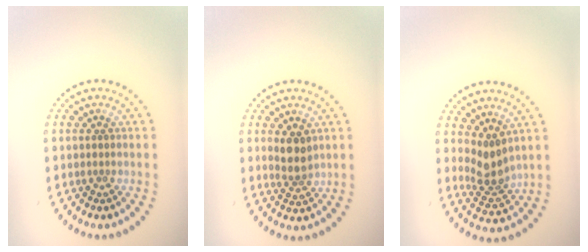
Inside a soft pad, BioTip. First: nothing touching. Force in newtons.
{"total": 2.3, "press": 2.1, "slide": 1.1}
{"total": 2.8, "press": 2.1, "slide": 1.8}